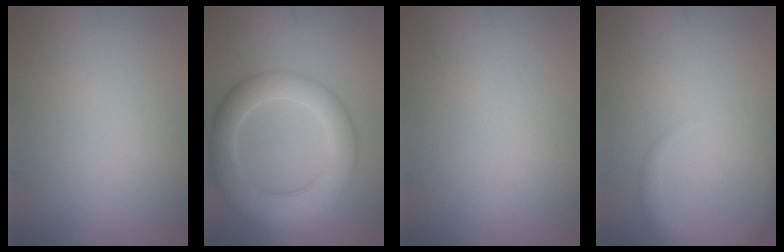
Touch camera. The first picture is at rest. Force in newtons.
{"total": 6.2, "press": 6.2, "slide": 0.2}
{"total": 0.0}
{"total": 2.1, "press": 2.1, "slide": 0.2}